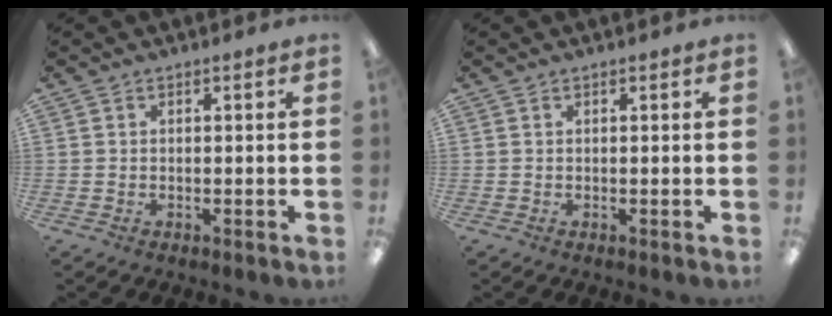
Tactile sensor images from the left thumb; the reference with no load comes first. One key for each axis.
{"total": 0.0}